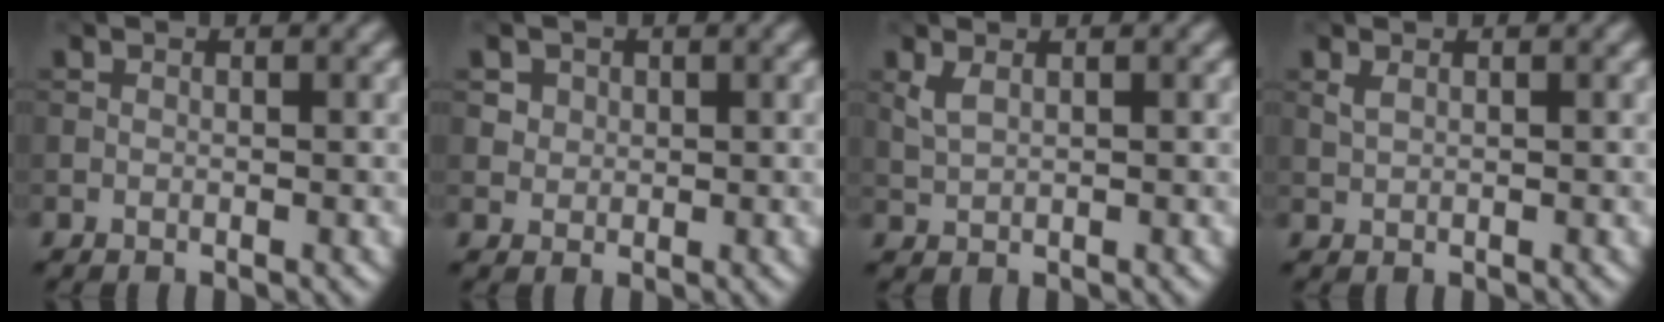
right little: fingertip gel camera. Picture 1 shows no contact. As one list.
[{"total": 2.2, "force": [1.0, 1.8, 0.8], "torque": [-0.025, -0.006, 0.033]}, {"total": 1.4, "force": [0.7, 0.6, 1.0], "torque": [-0.028, -0.001, 0.020]}, {"total": 0.8, "force": [0.5, 0.4, 0.5], "torque": [-0.019, 0.000, 0.012]}]